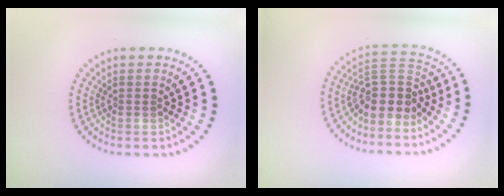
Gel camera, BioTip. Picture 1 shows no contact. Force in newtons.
{"total": 3.8, "press": 3.1, "slide": 2.2}